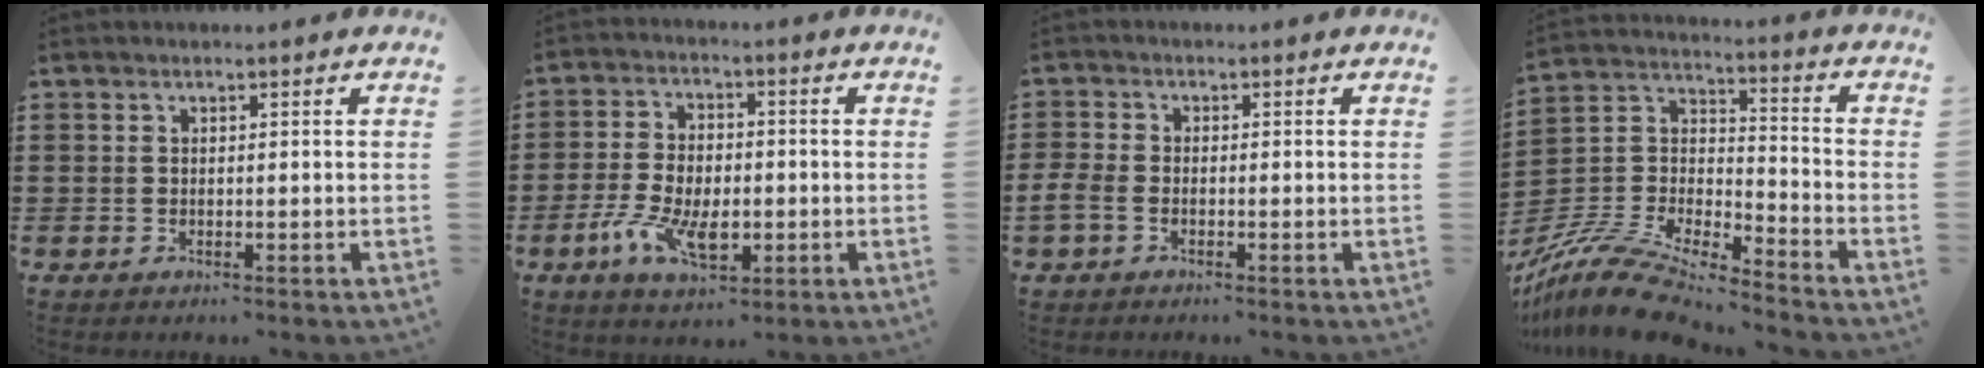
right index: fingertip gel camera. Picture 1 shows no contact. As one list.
[{"total": 7.9, "force": [-2.7, 4.4, 6.1], "torque": [-0.134, 0.001, -0.051]}, {"total": 2.4, "force": [-1.4, 1.2, 1.4], "torque": [-0.048, -0.005, -0.034]}, {"total": 10.7, "force": [-9.8, 1.7, 3.8], "torque": [-0.090, 0.013, -0.200]}]